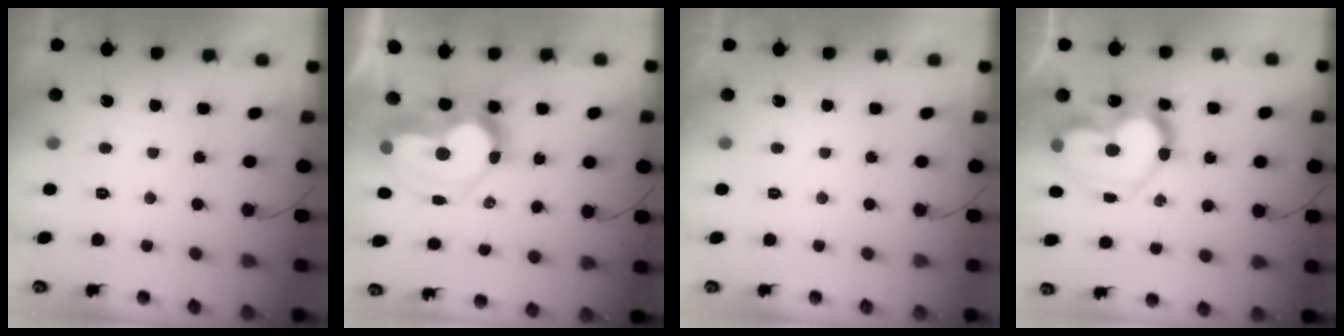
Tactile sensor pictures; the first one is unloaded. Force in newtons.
{"total": 18.1, "press": 18.0, "slide": 1.6}
{"total": 0.0}
{"total": 20.7, "press": 20.6, "slide": 2.2}